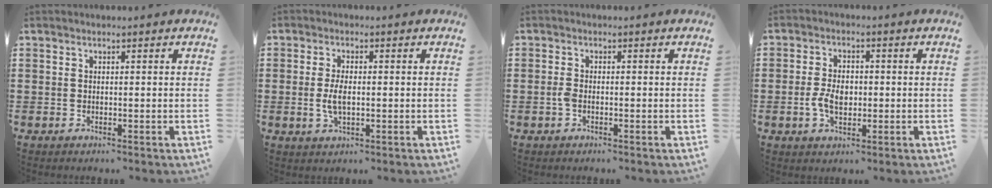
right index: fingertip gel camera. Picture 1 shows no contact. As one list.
[{"total": 3.8, "force": [-0.3, 1.8, 3.4], "torque": [-0.078, -0.002, -0.011]}, {"total": 1.5, "force": [-0.6, 0.6, 1.2], "torque": [-0.031, -0.003, -0.014]}, {"total": 4.4, "force": [-0.6, 2.8, 3.3], "torque": [-0.063, 0.003, -0.015]}]